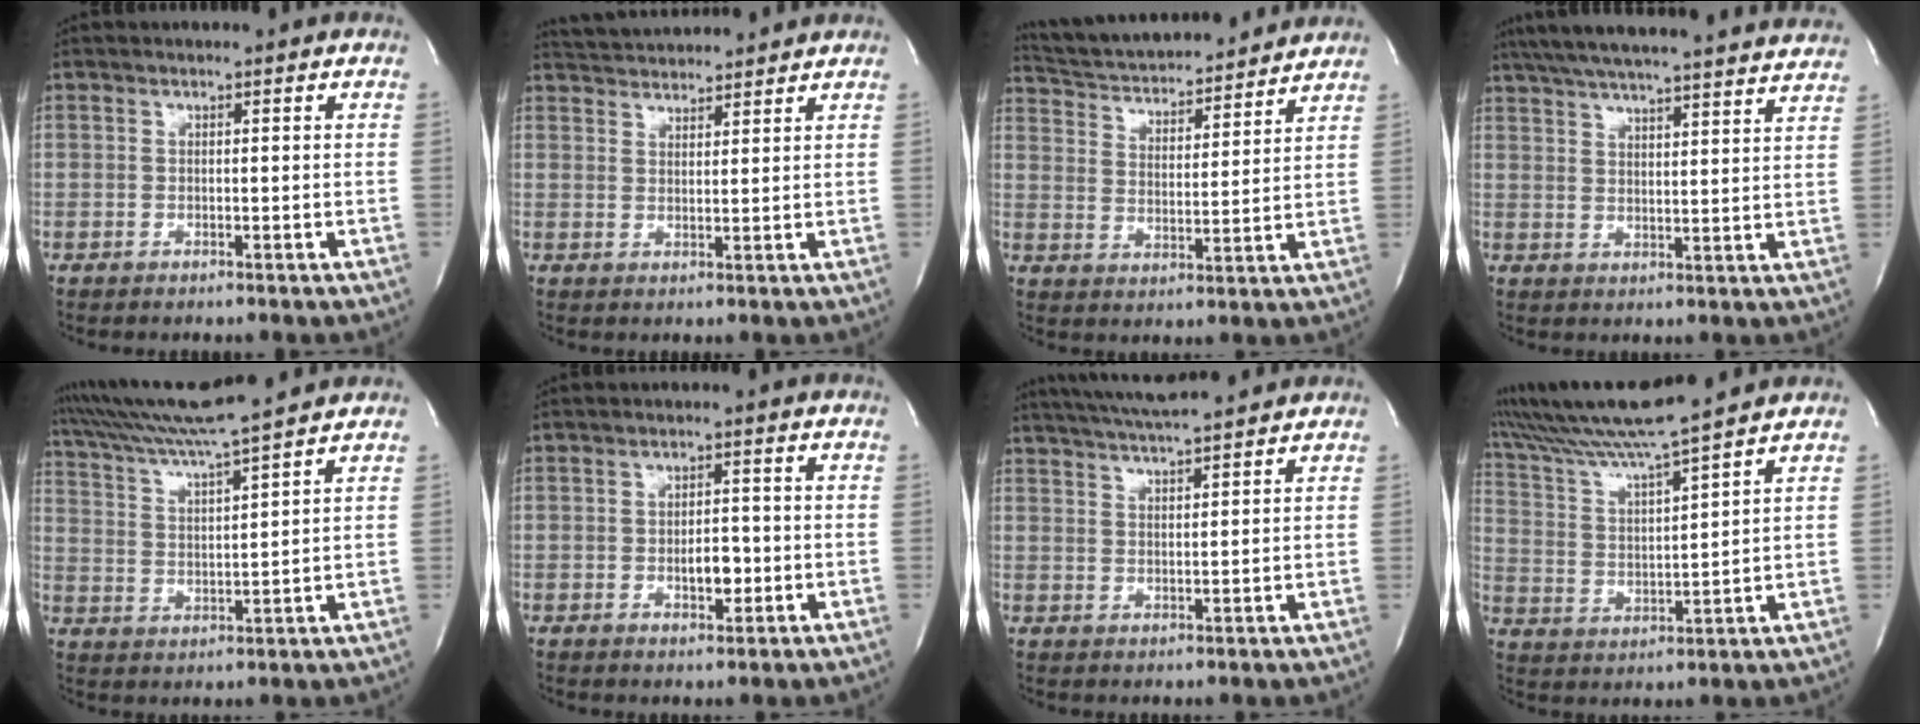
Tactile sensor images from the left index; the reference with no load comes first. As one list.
[{"total": 8.3, "force": [8.1, 0.7, 1.8], "torque": [-0.039, 0.028, 0.126]}, {"total": 18.0, "force": [16.9, 2.7, 5.7], "torque": [-0.097, 0.020, 0.256]}, {"total": 28.4, "force": [25.7, 2.3, 12.0], "torque": [-0.208, -0.006, 0.332]}, {"total": 12.7, "force": [11.4, -1.5, 5.3], "torque": [-0.111, 0.014, 0.195]}, {"total": 3.5, "force": [-1.0, 1.6, 2.9], "torque": [-0.045, -0.001, -0.011]}, {"total": 10.8, "force": [9.7, 0.5, 4.8], "torque": [-0.091, 0.020, 0.145]}, {"total": 14.9, "force": [13.0, -1.2, 7.1], "torque": [-0.146, 0.010, 0.225]}]